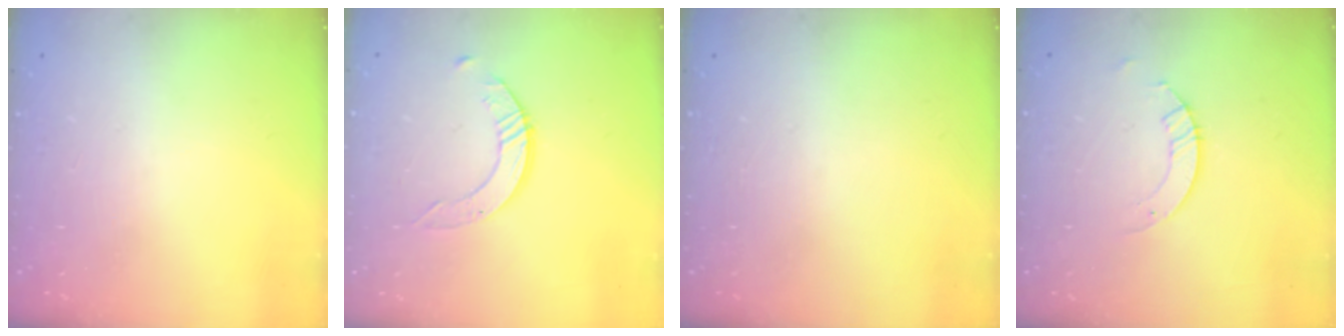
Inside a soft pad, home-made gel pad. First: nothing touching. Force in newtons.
{"total": 4.0, "press": 4.0, "slide": 0.1}
{"total": 0.0}
{"total": 3.2, "press": 3.2, "slide": 0.2}